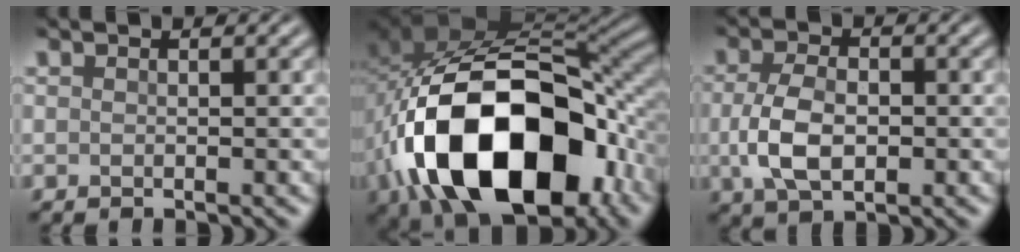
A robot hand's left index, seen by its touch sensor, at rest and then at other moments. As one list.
[{"total": 18.4, "force": [-6.1, 11.2, 13.3], "torque": [-0.229, -0.021, -0.094]}, {"total": 4.9, "force": [-0.6, 3.1, 3.8], "torque": [-0.082, -0.006, -0.013]}]